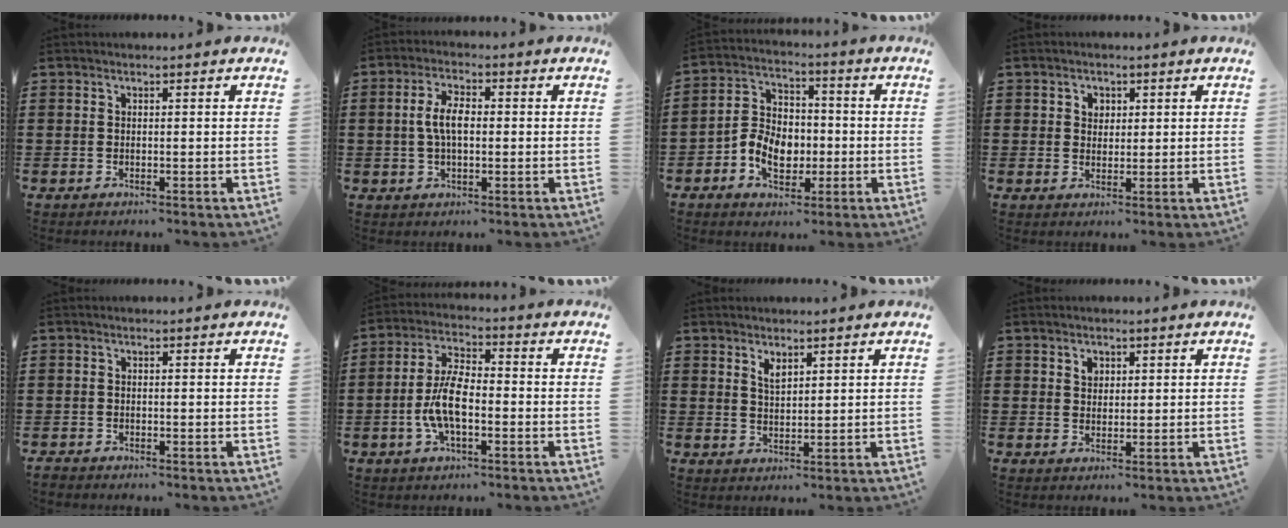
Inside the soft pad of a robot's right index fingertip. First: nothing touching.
{"total": 5.2, "force": [0.1, 2.2, 4.7], "torque": [-0.106, -0.001, -0.003]}
{"total": 7.4, "force": [-2.0, 5.6, 4.4], "torque": [-0.095, 0.007, -0.041]}
{"total": 1.9, "force": [0.7, 1.6, 0.7], "torque": [-0.022, 0.008, 0.012]}
{"total": 0.7, "force": [-0.7, 0.1, 0.0], "torque": [-0.002, -0.001, -0.014]}
{"total": 7.6, "force": [-1.8, 3.2, 6.6], "torque": [-0.153, -0.003, -0.042]}
{"total": 2.2, "force": [1.7, 0.8, 1.2], "torque": [-0.028, 0.000, 0.032]}
{"total": 1.8, "force": [1.0, 1.3, 0.8], "torque": [-0.019, 0.003, 0.021]}